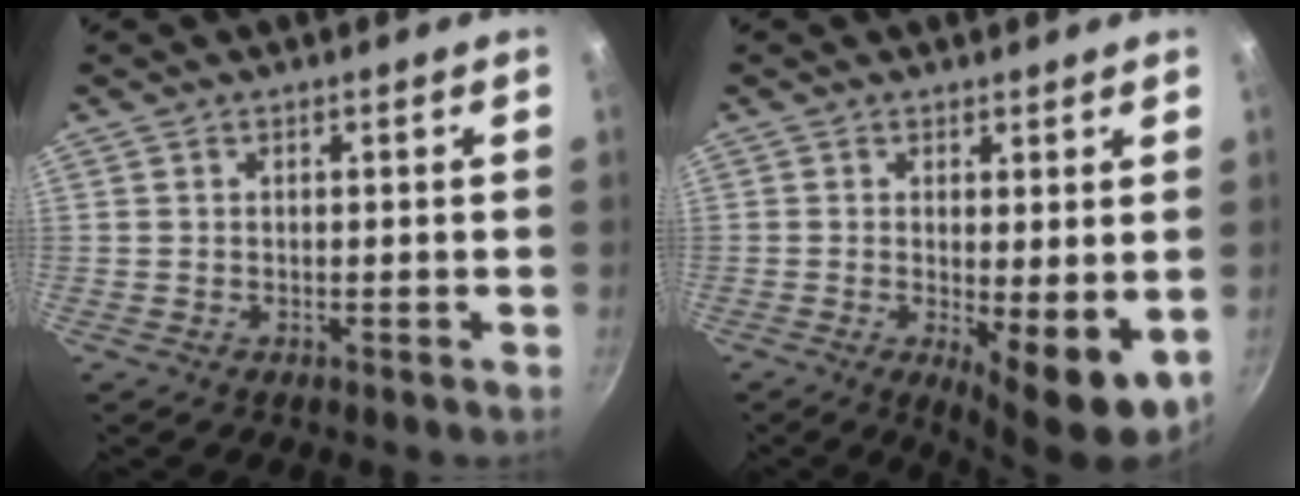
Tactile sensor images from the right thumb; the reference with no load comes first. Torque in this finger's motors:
{"motor_torque": [-0.42, 0.73, 0.65, -0.55, 0.09]}